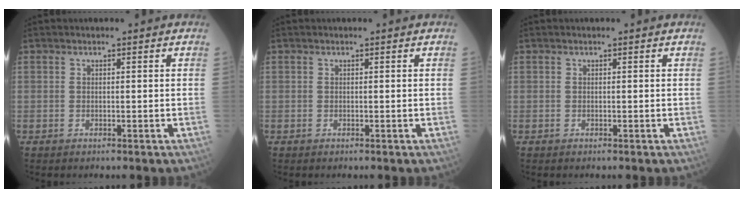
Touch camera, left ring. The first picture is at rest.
{"total": 0.0}
{"total": 0.0}